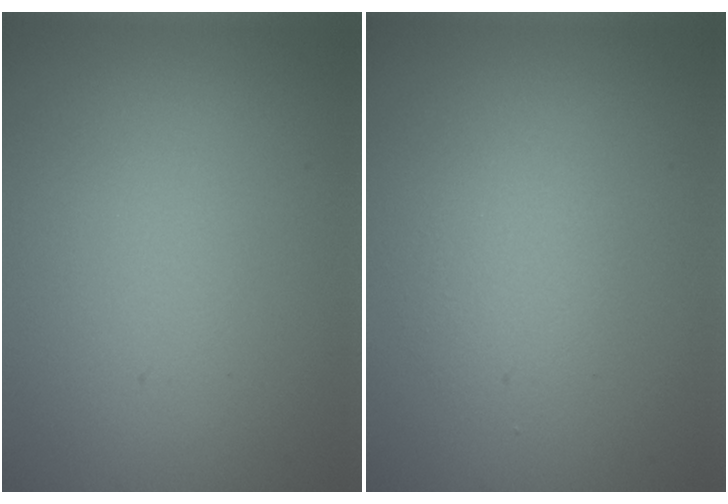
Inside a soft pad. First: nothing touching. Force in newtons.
{"total": 1.7, "press": 1.7, "slide": 0.0}